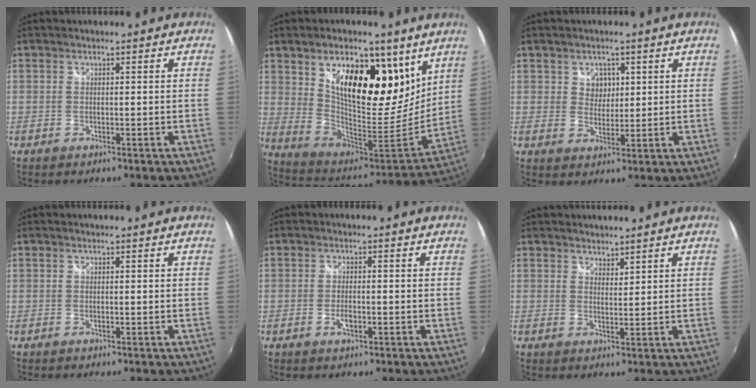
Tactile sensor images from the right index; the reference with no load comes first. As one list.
[{"total": 22.0, "force": [11.3, 10.5, 15.7], "torque": [-0.261, -0.004, 0.200]}, {"total": 3.8, "force": [1.5, 3.3, 1.1], "torque": [-0.011, 0.006, 0.027]}, {"total": 0.0}, {"total": 2.5, "force": [-1.0, 1.2, 1.9], "torque": [-0.035, -0.002, -0.017]}, {"total": 2.0, "force": [1.9, 0.6, 0.3], "torque": [-0.001, 0.002, 0.032]}]